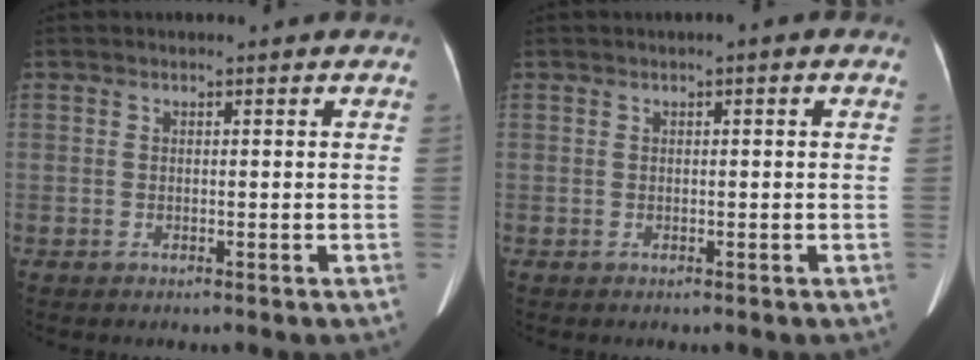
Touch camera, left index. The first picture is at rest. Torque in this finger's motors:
{"motor_torque": [0.11, -0.10, 0.01, 0.00]}